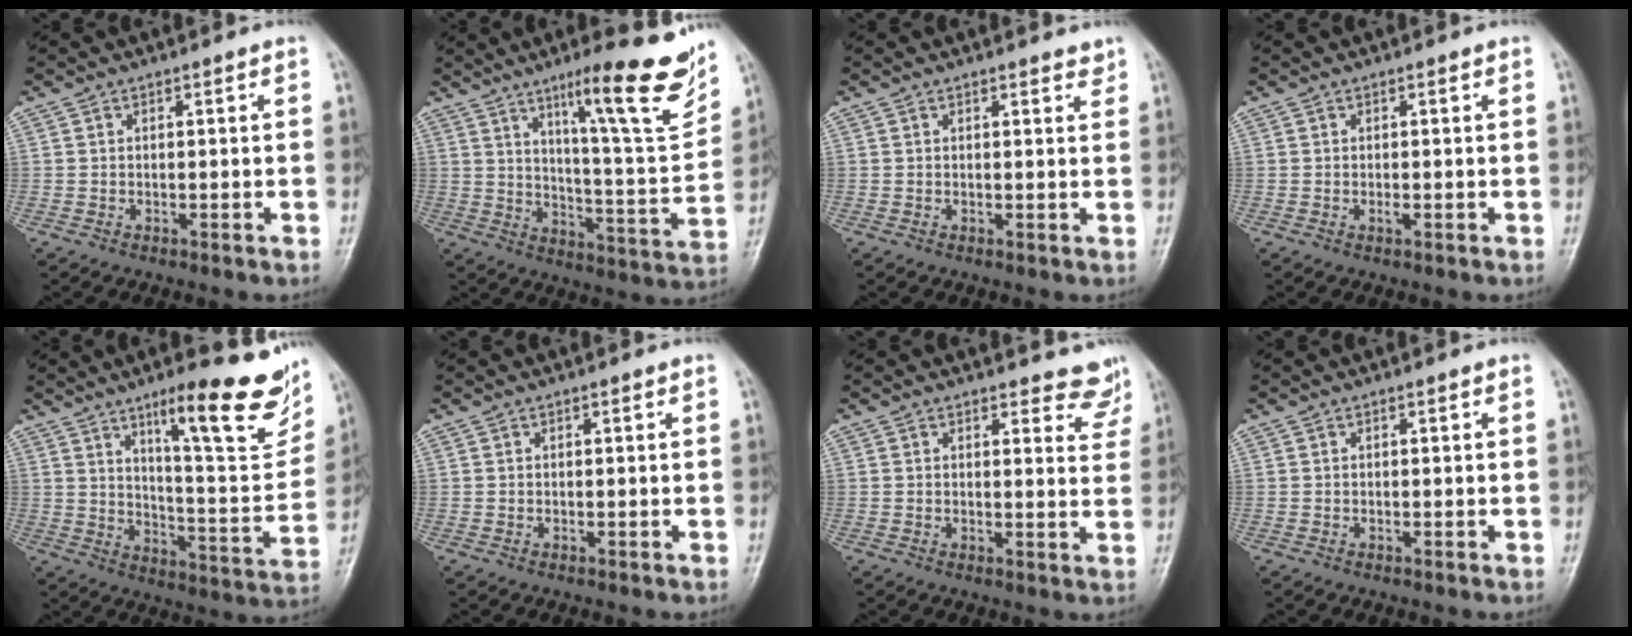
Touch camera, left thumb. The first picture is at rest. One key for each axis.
{"total": 19.7, "fx": 11.7, "fy": 2.9, "fz": 15.6, "tx": -0.192, "ty": -0.062, "tz": 0.178}
{"total": 1.5, "fx": 1.3, "fy": 0.5, "fz": 0.6, "tx": 0.000, "ty": -0.008, "tz": 0.014}
{"total": 0.8, "fx": -0.1, "fy": 0.4, "fz": 0.7, "tx": -0.011, "ty": -0.002, "tz": -0.002}
{"total": 21.2, "fx": 12.0, "fy": 4.8, "fz": 16.7, "tx": -0.192, "ty": -0.057, "tz": 0.180}
{"total": 0.0}
{"total": 5.8, "fx": 5.4, "fy": 1.9, "fz": 0.7, "tx": 0.025, "ty": -0.039, "tz": 0.042}
{"total": 0.0}